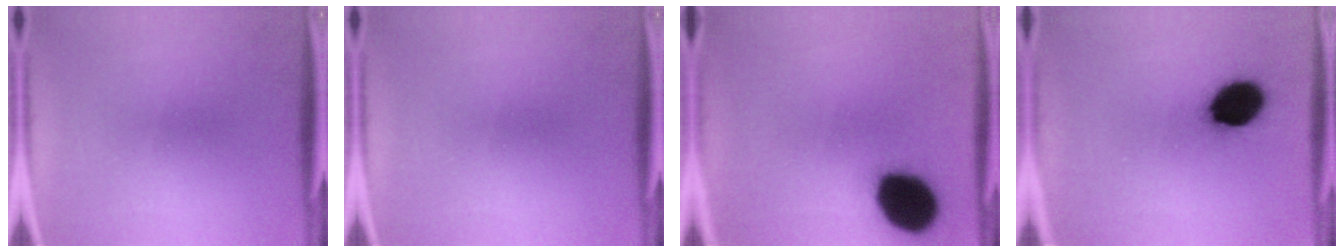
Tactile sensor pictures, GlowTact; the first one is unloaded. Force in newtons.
{"total": 0.0}
{"total": 17.7}
{"total": 12.2}